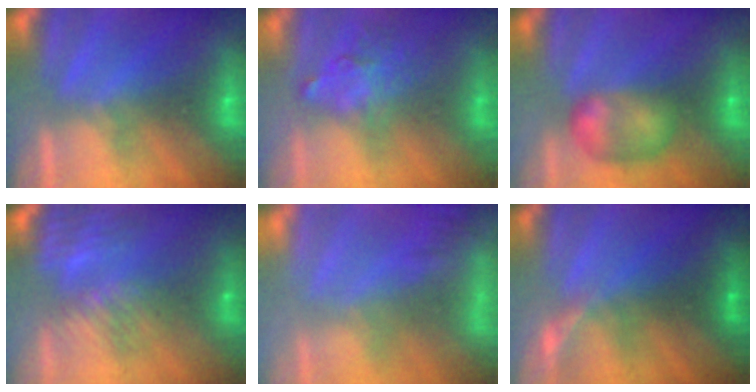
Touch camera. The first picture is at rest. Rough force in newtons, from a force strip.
{"total": 3.7}
{"total": 5.6}
{"total": 7.3}
{"total": 7.1}
{"total": 1.3}